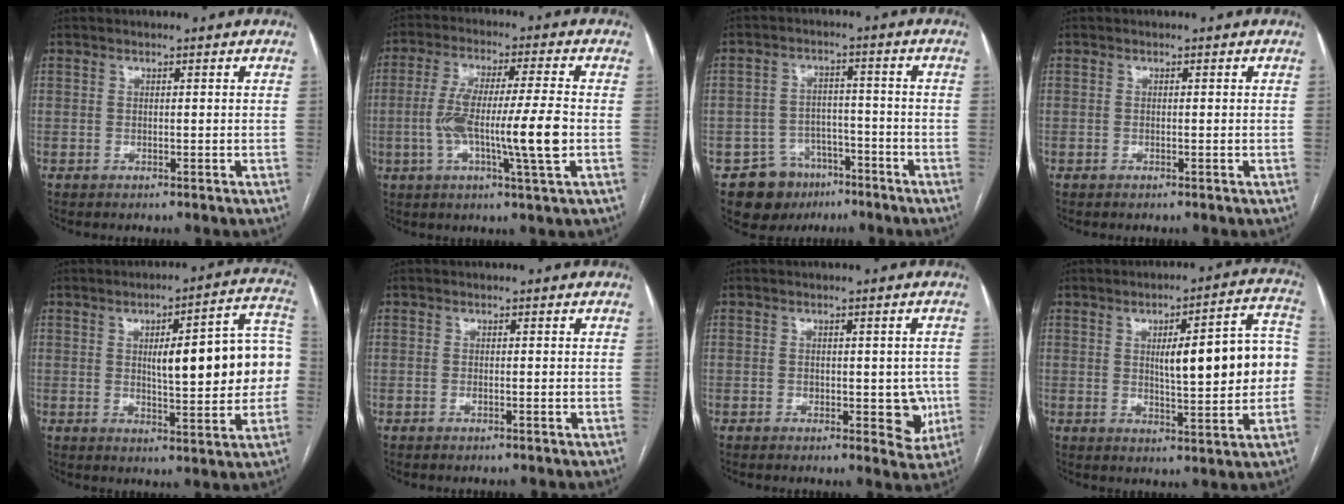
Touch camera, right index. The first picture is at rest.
{"total": 12.4, "force": [-1.9, 0.2, 12.3], "torque": [-0.225, 0.002, -0.037]}
{"total": 8.4, "force": [-5.3, 6.3, 1.5], "torque": [-0.024, 0.014, -0.076]}
{"total": 0.0}
{"total": 16.6, "force": [0.9, 3.8, 16.2], "torque": [-0.209, 0.035, 0.017]}
{"total": 0.5, "force": [0.0, 0.2, 0.5], "torque": [-0.007, 0.000, 0.001]}
{"total": 5.7, "force": [-0.9, 3.2, 4.6], "torque": [-0.034, 0.003, -0.004]}
{"total": 14.6, "force": [0.8, 3.0, 14.3], "torque": [-0.190, 0.033, 0.016]}